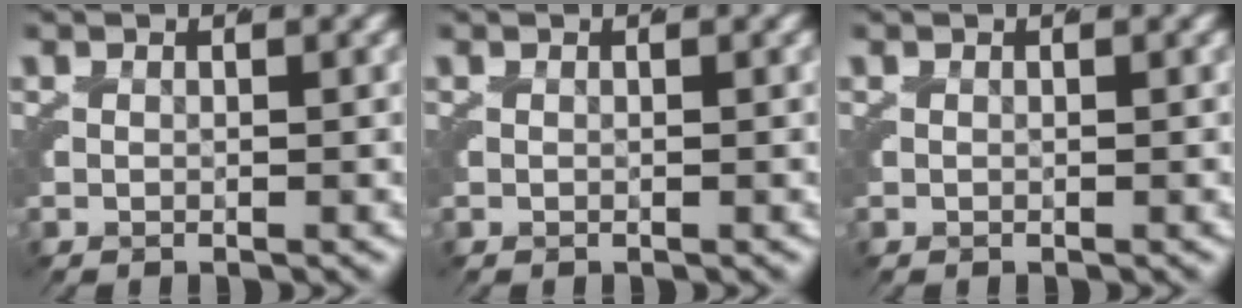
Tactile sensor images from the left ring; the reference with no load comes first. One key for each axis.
{"total": 0.0}
{"total": 0.0}